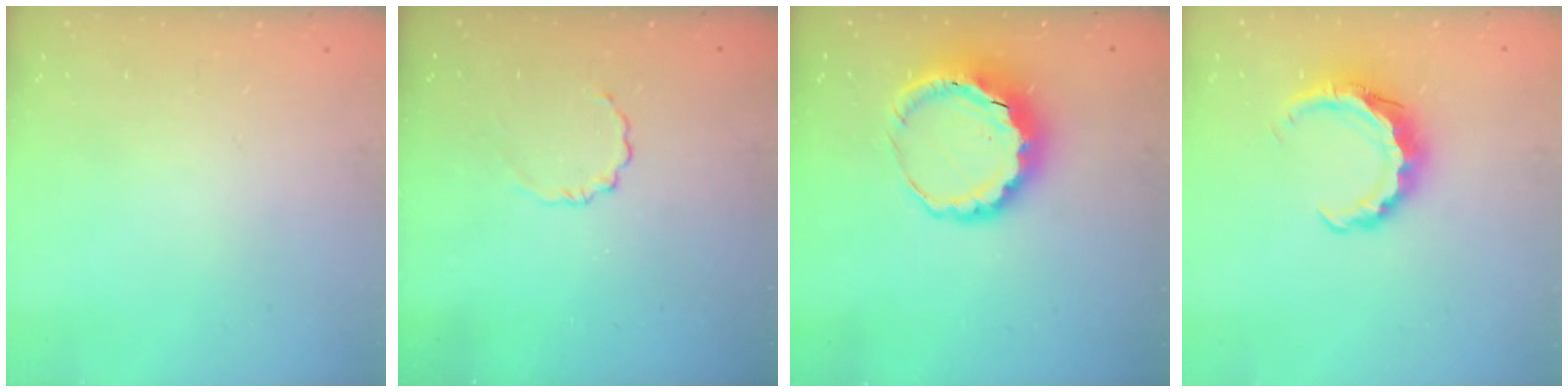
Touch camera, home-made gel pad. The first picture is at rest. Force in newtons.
{"total": 3.6, "press": 3.4, "slide": 1.2}
{"total": 8.8, "press": 8.6, "slide": 1.8}
{"total": 8.8, "press": 8.7, "slide": 1.3}